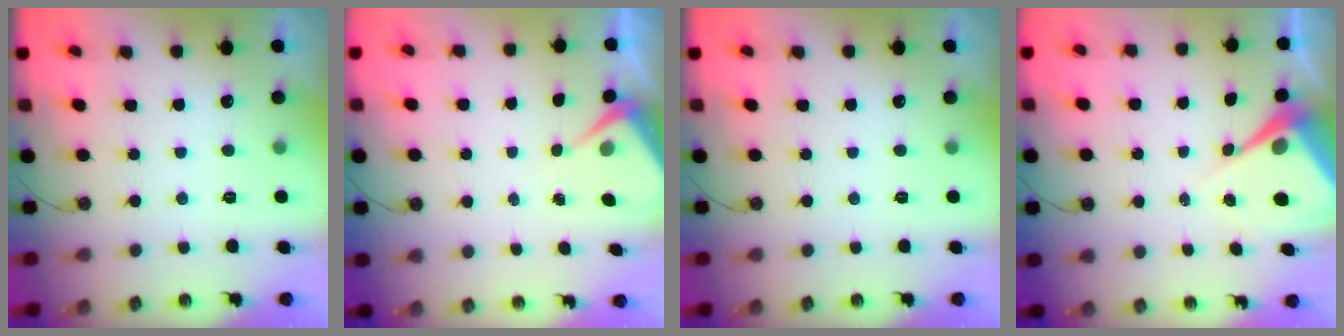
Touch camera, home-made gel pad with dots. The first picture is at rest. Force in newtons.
{"total": 3.7, "press": 3.6, "slide": 0.6}
{"total": 0.0}
{"total": 7.1, "press": 7.0, "slide": 0.7}